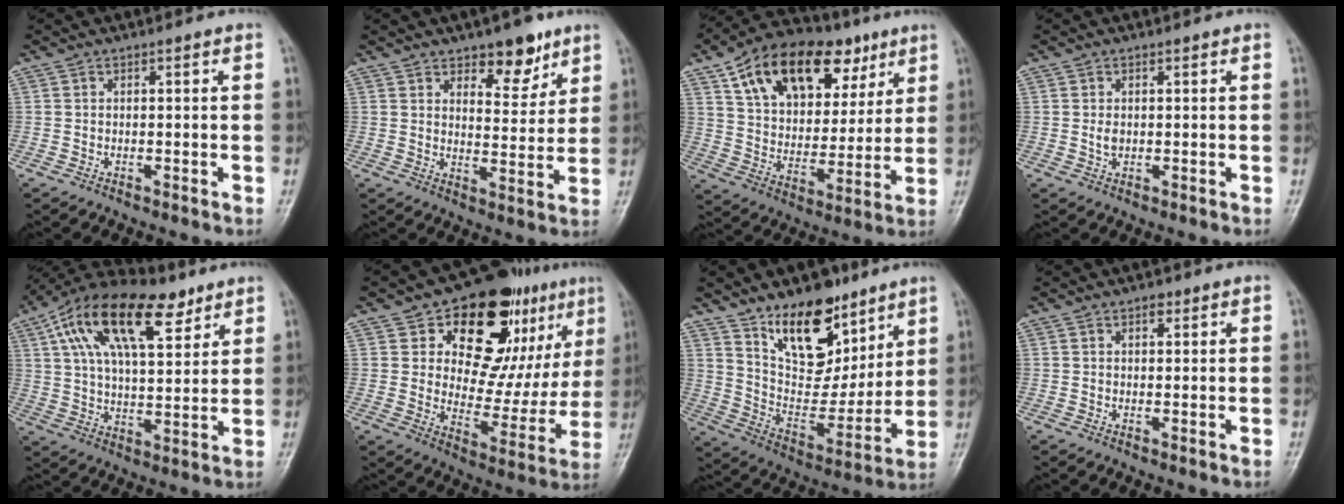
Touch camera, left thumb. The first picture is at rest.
{"total": 8.5, "force": [5.6, 4.1, 4.8], "torque": [-0.036, -0.037, 0.084]}
{"total": 23.3, "force": [11.7, 13.8, 14.6], "torque": [-0.199, -0.007, 0.193]}
{"total": 1.6, "force": [0.2, 1.1, 1.1], "torque": [-0.018, -0.002, 0.007]}
{"total": 20.8, "force": [10.4, 9.6, 15.2], "torque": [-0.248, -0.006, 0.181]}
{"total": 24.5, "force": [12.0, 13.2, 16.8], "torque": [-0.173, -0.025, 0.182]}
{"total": 18.4, "force": [11.8, 10.0, 10.0], "torque": [-0.100, -0.074, 0.213]}
{"total": 1.5, "force": [0.9, 0.9, 0.8], "torque": [-0.005, -0.002, 0.011]}